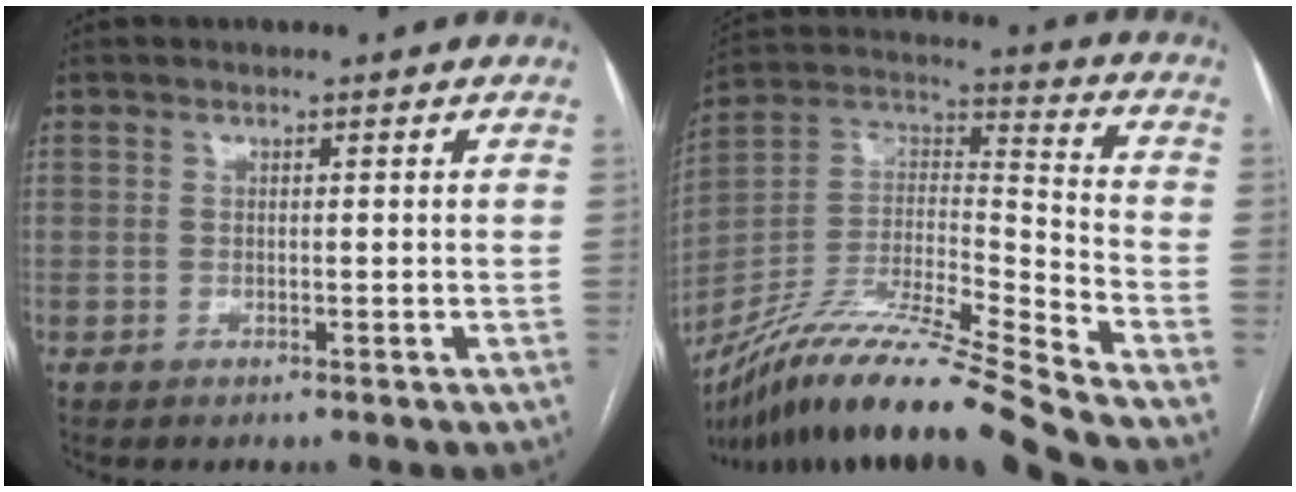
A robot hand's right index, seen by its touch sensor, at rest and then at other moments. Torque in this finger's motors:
{"motor_torque": [-0.32, -0.96, 0.19, 0.06]}